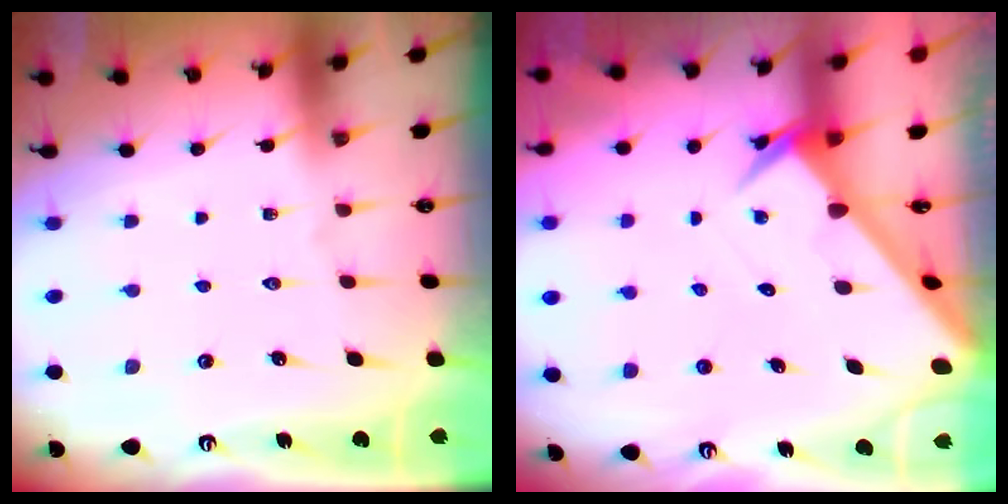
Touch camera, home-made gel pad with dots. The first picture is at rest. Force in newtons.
{"total": 2.9, "press": 2.9, "slide": 0.2}